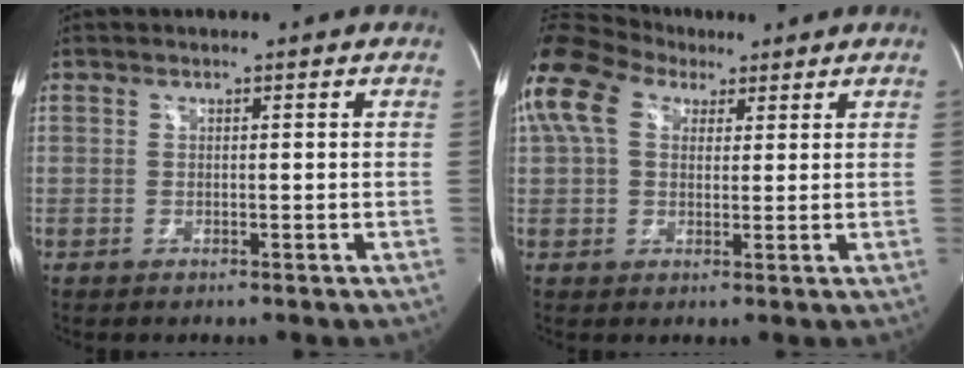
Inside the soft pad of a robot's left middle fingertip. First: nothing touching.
{"total": 19.5, "force": [10.3, 12.8, 10.7], "torque": [-0.300, 0.102, 0.192]}